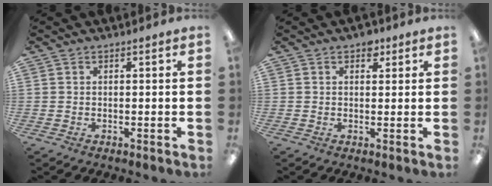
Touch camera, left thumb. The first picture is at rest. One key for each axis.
{"total": 2.8, "fx": 1.8, "fy": 1.8, "fz": 1.0, "tx": 0.000, "ty": -0.005, "tz": 0.028}